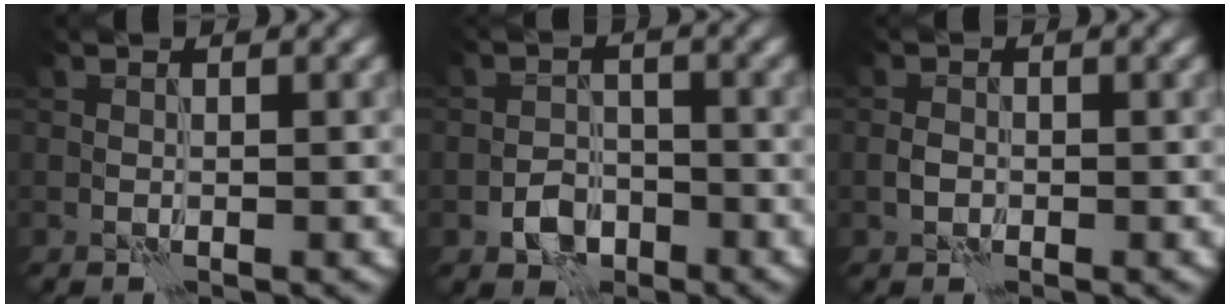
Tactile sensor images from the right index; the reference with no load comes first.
{"total": 3.0, "force": [-1.7, 2.1, 1.4], "torque": [-0.019, 0.004, -0.035]}
{"total": 1.1, "force": [-0.4, 0.8, 0.6], "torque": [-0.013, 0.001, -0.013]}